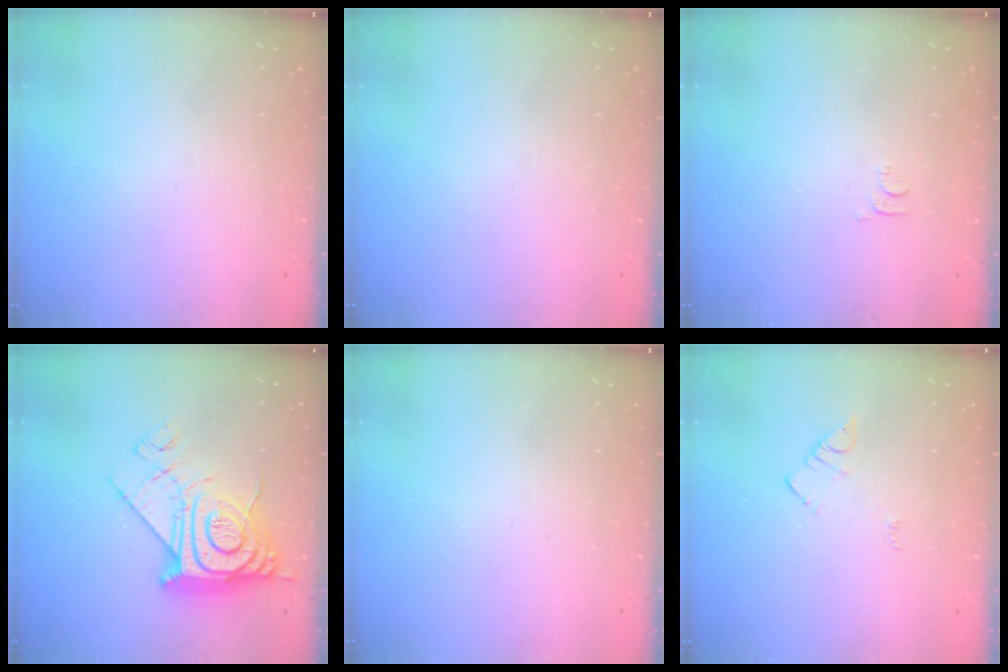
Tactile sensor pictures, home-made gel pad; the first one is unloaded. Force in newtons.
{"total": 0.0}
{"total": 4.6, "press": 4.6, "slide": 0.6}
{"total": 16.0, "press": 15.9, "slide": 1.3}
{"total": 0.0}
{"total": 3.7, "press": 3.7, "slide": 0.3}